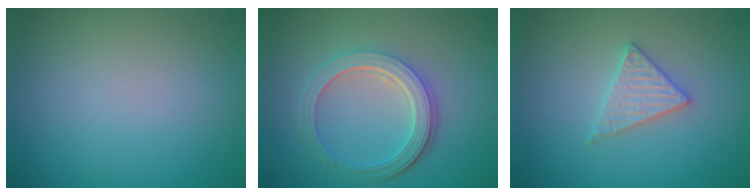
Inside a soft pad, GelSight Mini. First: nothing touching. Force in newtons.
{"total": 5.2, "press": 3.9, "slide": 3.5}
{"total": 2.6, "press": 2.6, "slide": 0.3}